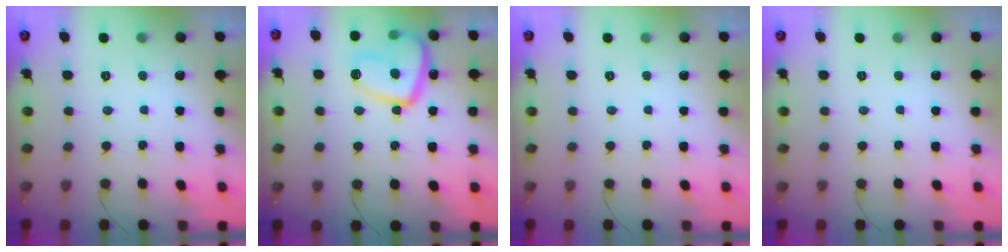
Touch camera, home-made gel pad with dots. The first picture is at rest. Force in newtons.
{"total": 16.9, "press": 16.8, "slide": 1.8}
{"total": 0.0}
{"total": 0.0}